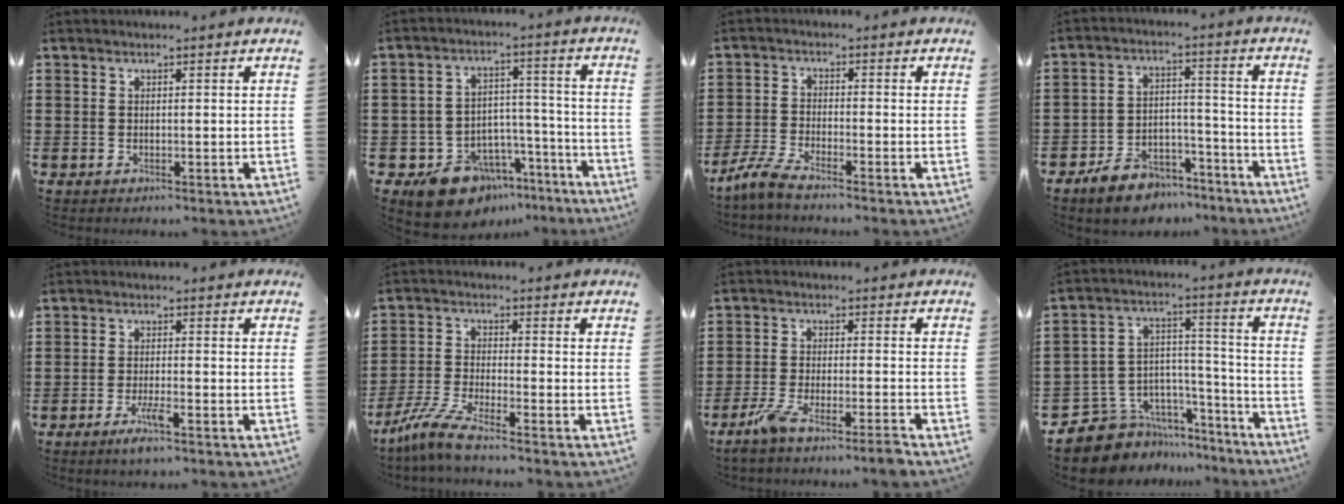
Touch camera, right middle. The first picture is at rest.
{"total": 10.8, "force": [-8.3, 6.3, 2.8], "torque": [-0.050, 0.048, -0.145]}
{"total": 4.1, "force": [-3.6, 0.0, 2.1], "torque": [-0.063, -0.013, -0.076]}
{"total": 7.3, "force": [-6.6, 2.7, 1.7], "torque": [-0.028, 0.030, -0.126]}
{"total": 3.6, "force": [-2.0, 0.3, 3.0], "torque": [-0.062, -0.009, -0.038]}
{"total": 5.7, "force": [-4.6, 0.2, 3.3], "torque": [-0.089, -0.018, -0.093]}
{"total": 5.6, "force": [-4.5, 0.2, 3.4], "torque": [-0.067, -0.011, -0.085]}
{"total": 8.0, "force": [-6.3, 4.9, 0.8], "torque": [-0.044, 0.006, -0.119]}